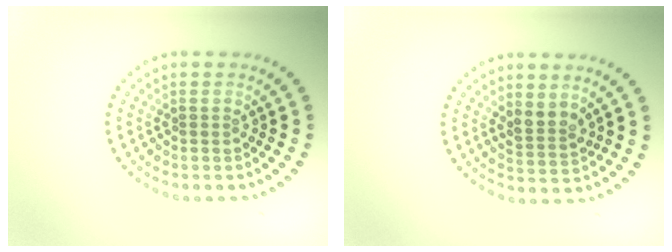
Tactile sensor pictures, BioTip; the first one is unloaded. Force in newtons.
{"total": 2.1, "press": 1.7, "slide": 1.1}